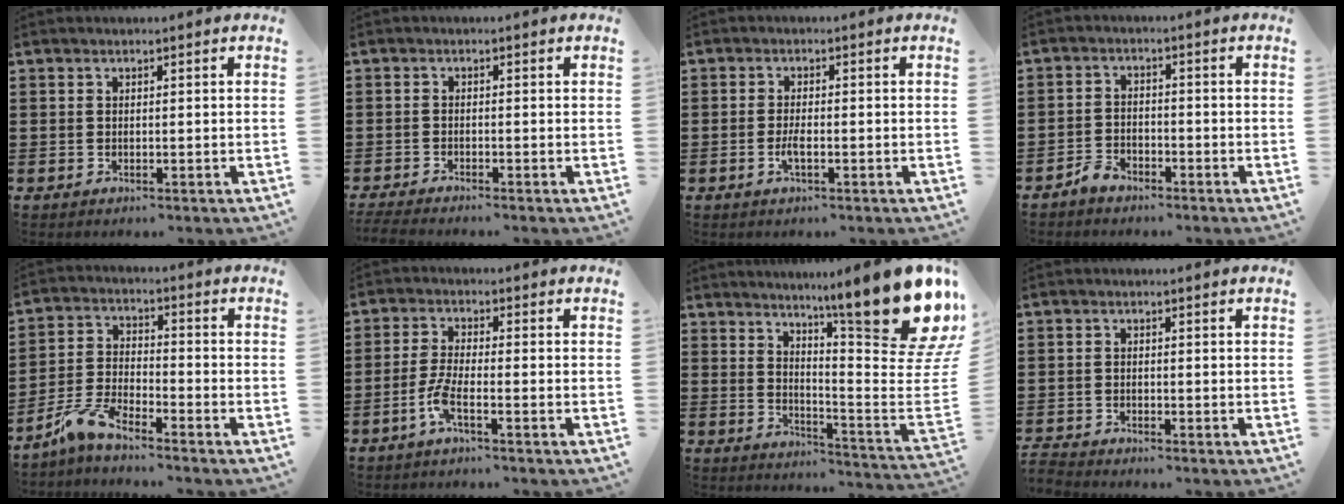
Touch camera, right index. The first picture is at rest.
{"total": 1.6, "force": [-1.5, -0.2, 0.4], "torque": [-0.006, -0.002, -0.029]}
{"total": 2.1, "force": [-0.8, 0.6, 1.9], "torque": [-0.042, -0.001, -0.017]}
{"total": 2.6, "force": [-2.3, 1.1, 0.5], "torque": [-0.014, 0.008, -0.047]}
{"total": 6.2, "force": [-5.4, 0.8, 3.0], "torque": [-0.091, -0.009, -0.110]}
{"total": 4.5, "force": [-2.4, 0.7, 3.7], "torque": [-0.099, -0.011, -0.054]}
{"total": 16.1, "force": [10.9, 2.3, 11.6], "torque": [-0.191, -0.079, 0.177]}
{"total": 1.8, "force": [-1.8, 0.1, -0.2], "torque": [-0.003, 0.002, -0.040]}